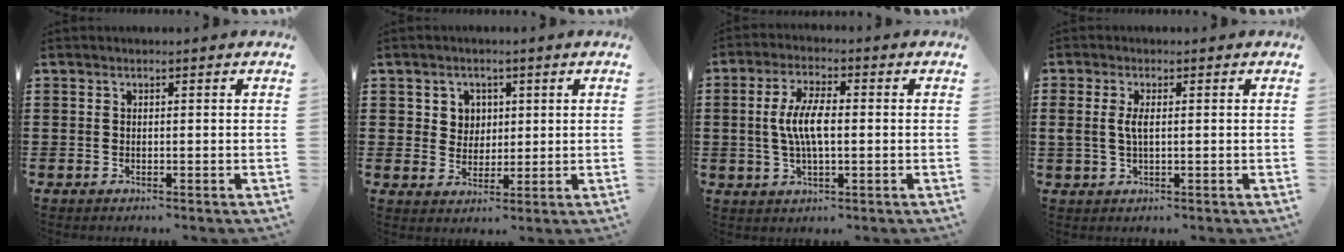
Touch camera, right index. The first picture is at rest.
{"total": 3.4, "force": [1.2, 3.1, 0.7], "torque": [-0.028, 0.012, 0.020]}
{"total": 6.8, "force": [0.0, 2.4, 6.3], "torque": [-0.137, 0.000, -0.009]}
{"total": 2.8, "force": [0.2, 1.0, 2.6], "torque": [-0.059, 0.000, 0.000]}